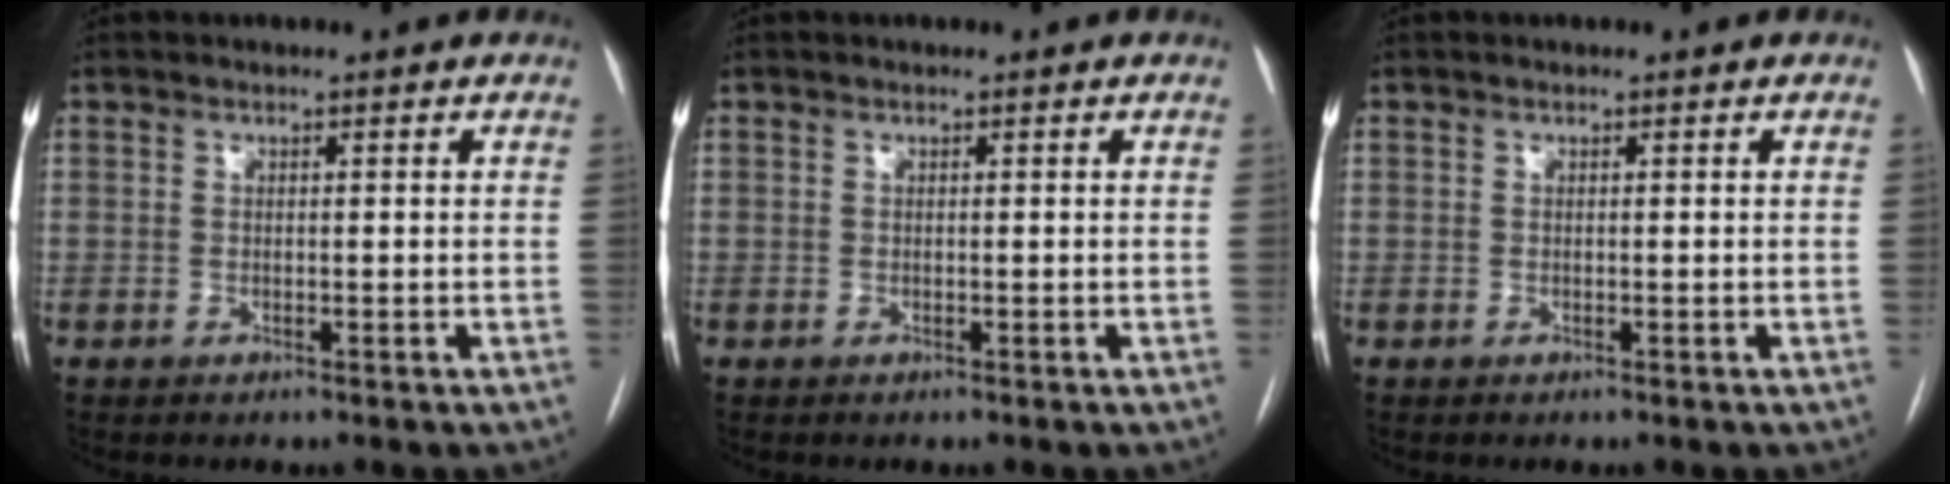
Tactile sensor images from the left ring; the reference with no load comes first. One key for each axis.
{"total": 0.0}
{"total": 0.0}